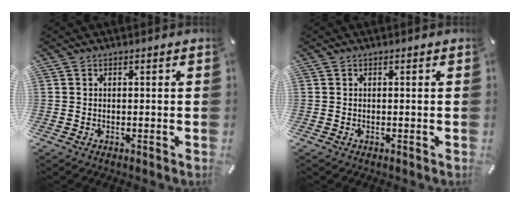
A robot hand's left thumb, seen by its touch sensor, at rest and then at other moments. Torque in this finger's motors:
{"motor_torque": [-0.02, 0.00, -0.04, 0.02, 0.00]}